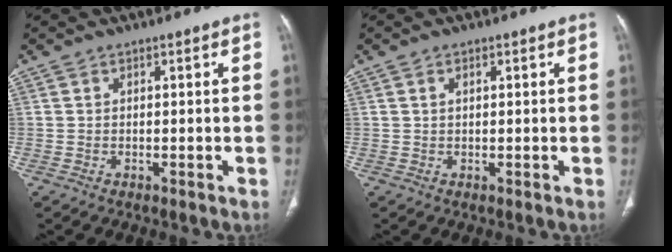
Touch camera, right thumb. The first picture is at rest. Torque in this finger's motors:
{"motor_torque": [-0.11, -0.51, -0.61, 0.10, 0.11]}